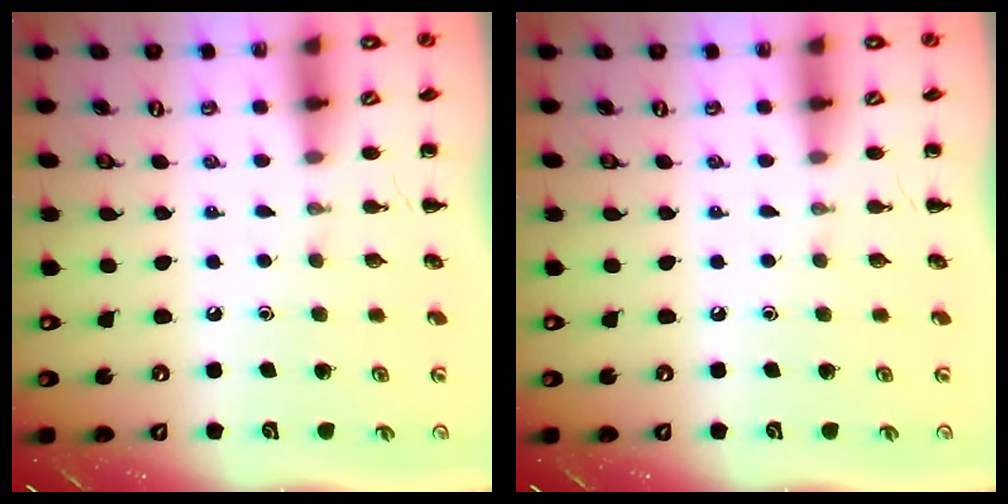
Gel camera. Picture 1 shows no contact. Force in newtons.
{"total": 0.0}